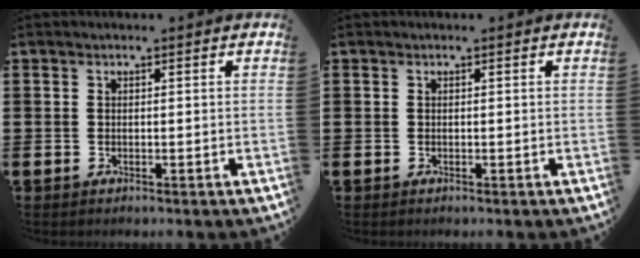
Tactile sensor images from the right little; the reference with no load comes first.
{"total": 0.0}